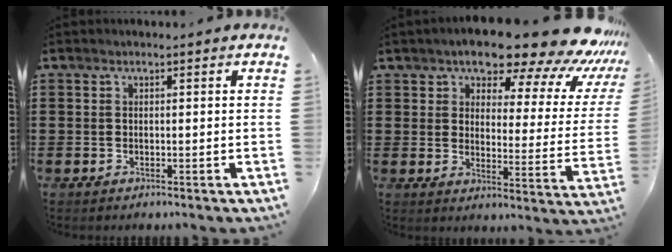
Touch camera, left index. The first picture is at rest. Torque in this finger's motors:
{"motor_torque": [2.14, 0.00, 1.05, 0.21]}